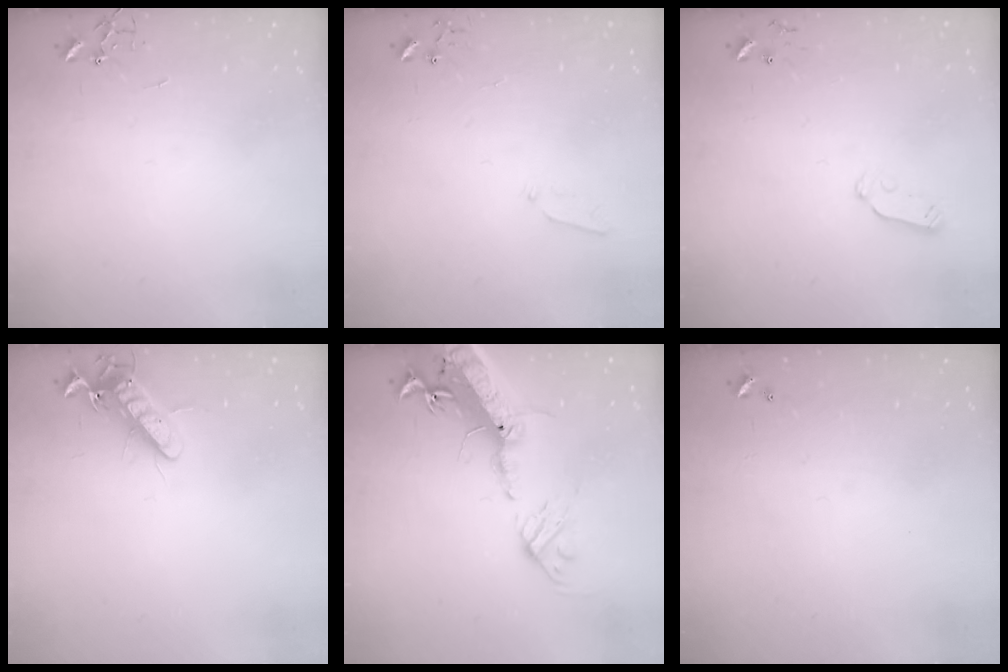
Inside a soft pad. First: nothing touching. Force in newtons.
{"total": 3.8, "press": 3.8, "slide": 0.5}
{"total": 4.9, "press": 4.9, "slide": 0.3}
{"total": 11.7, "press": 11.6, "slide": 1.7}
{"total": 23.3, "press": 22.7, "slide": 5.2}
{"total": 0.0}